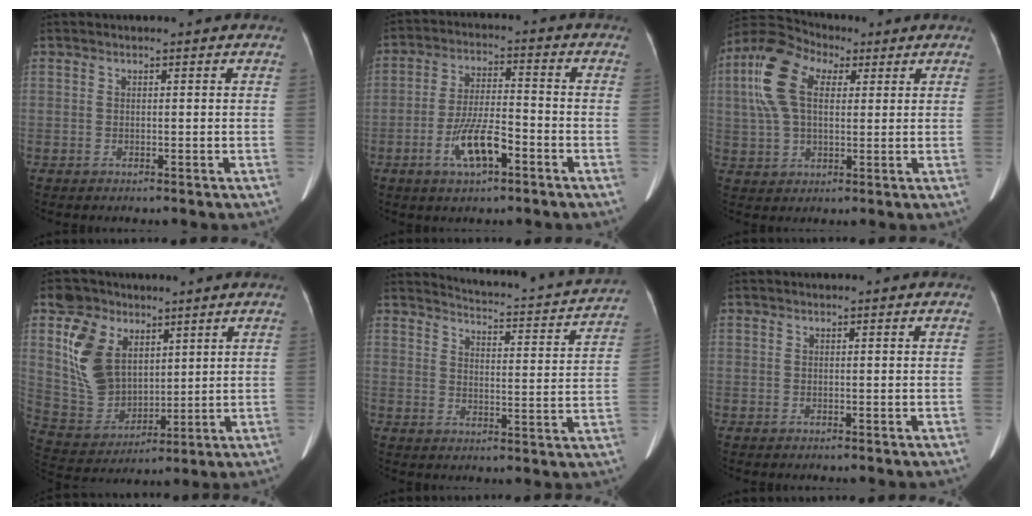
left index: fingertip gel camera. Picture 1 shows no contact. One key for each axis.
{"total": 8.0, "fx": -4.2, "fy": 2.0, "fz": 6.6, "tx": -0.129, "ty": -0.006, "tz": -0.071}
{"total": 10.8, "fx": 3.4, "fy": 5.9, "fz": 8.4, "tx": -0.202, "ty": 0.038, "tz": 0.067}
{"total": 12.5, "fx": 5.5, "fy": 9.1, "fz": 6.7, "tx": -0.161, "ty": 0.018, "tz": 0.122}
{"total": 16.8, "fx": 16.2, "fy": 1.3, "fz": 4.5, "tx": -0.064, "ty": -0.056, "tz": 0.187}
{"total": 0.0}